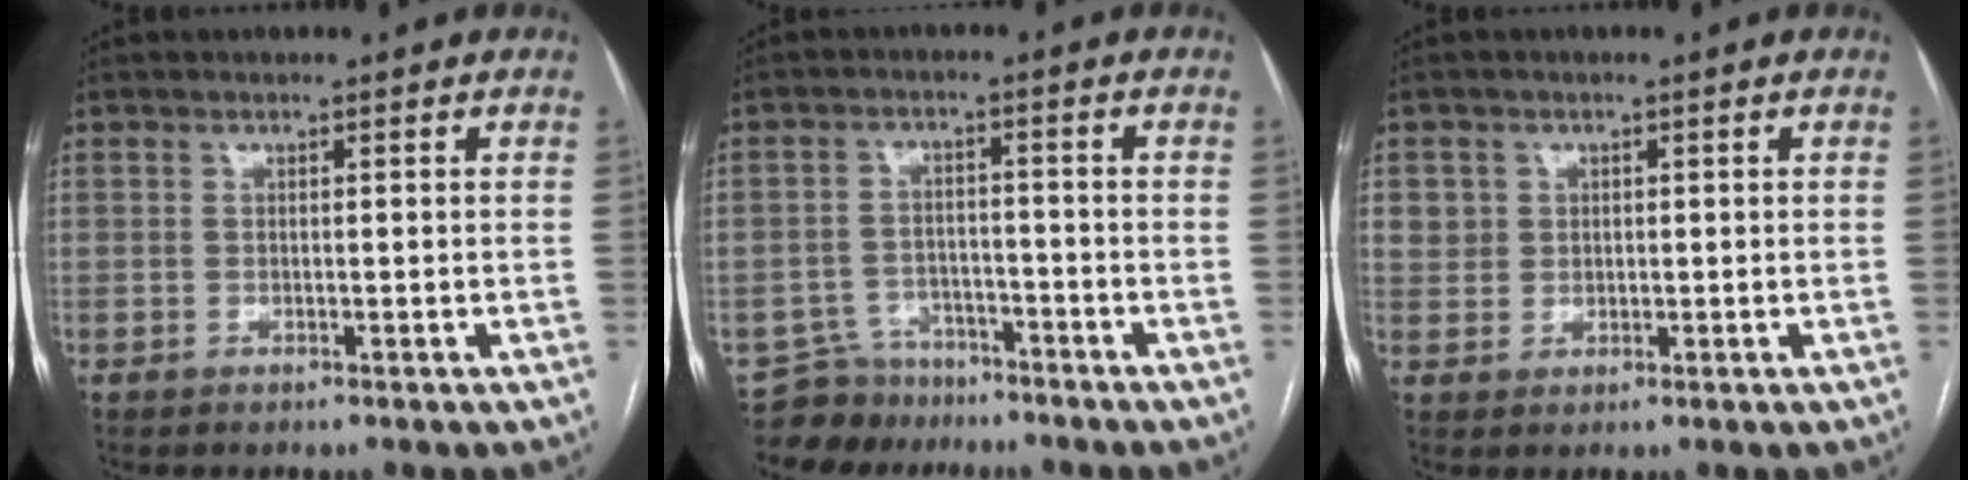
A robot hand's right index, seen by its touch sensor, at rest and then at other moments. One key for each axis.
{"total": 6.2, "fx": -5.3, "fy": 3.2, "fz": -0.7, "tx": 0.015, "ty": 0.010, "tz": -0.091}
{"total": 3.1, "fx": 1.0, "fy": 2.9, "fz": 0.3, "tx": 0.004, "ty": 0.005, "tz": 0.020}